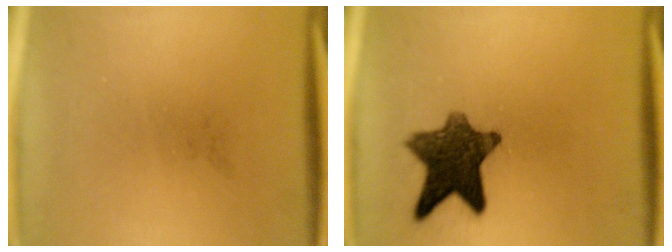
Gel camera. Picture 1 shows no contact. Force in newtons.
{"total": 10.7}